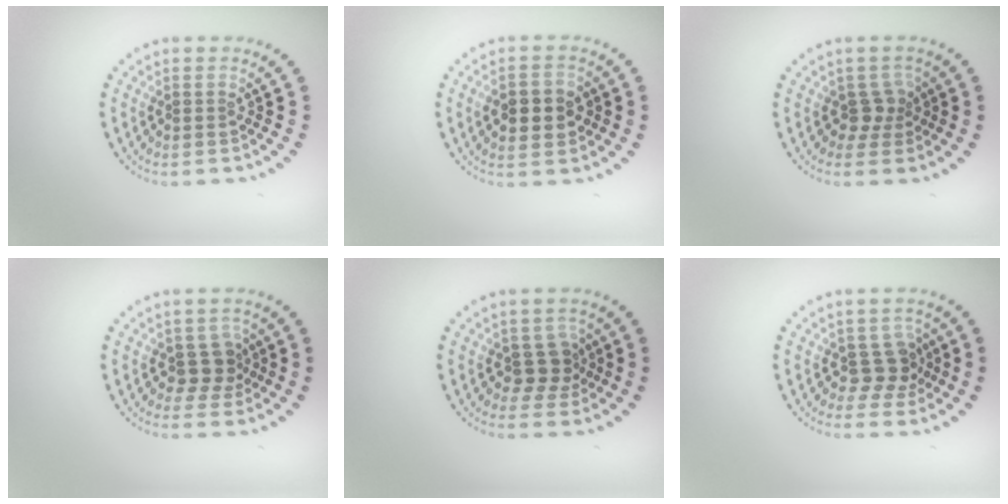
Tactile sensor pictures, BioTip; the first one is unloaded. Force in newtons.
{"total": 3.4, "press": 3.4, "slide": 0.1}
{"total": 1.9, "press": 1.5, "slide": 1.3}
{"total": 2.4, "press": 1.9, "slide": 1.5}
{"total": 2.4, "press": 1.9, "slide": 1.5}
{"total": 2.6, "press": 2.1, "slide": 1.5}